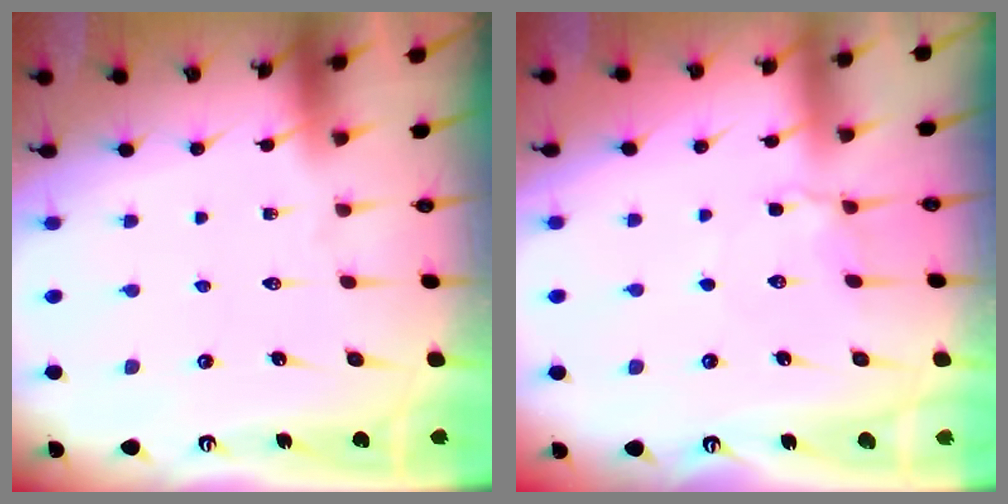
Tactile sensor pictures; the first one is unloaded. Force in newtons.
{"total": 4.1, "press": 4.1, "slide": 0.9}